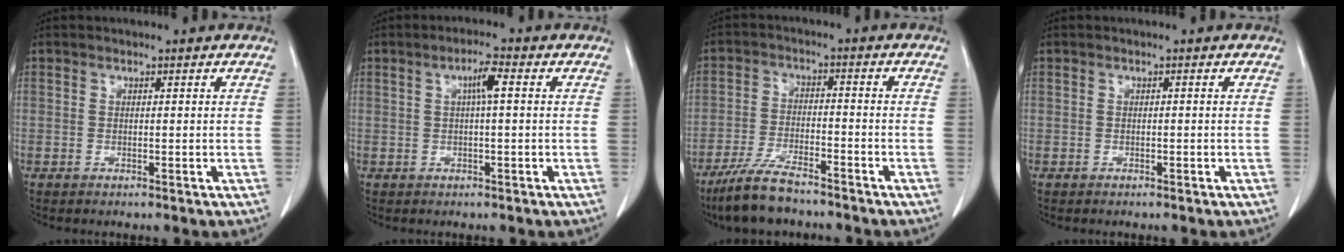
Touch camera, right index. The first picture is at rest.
{"total": 3.2, "force": [0.7, 0.4, 3.1], "torque": [-0.053, 0.009, 0.009]}
{"total": 8.3, "force": [-6.8, 1.4, 4.5], "torque": [-0.091, -0.022, -0.129]}
{"total": 0.0}